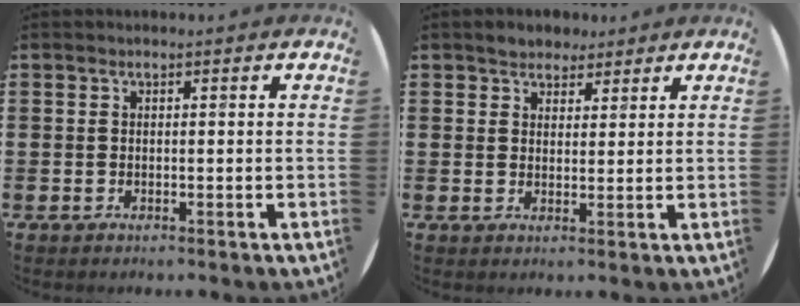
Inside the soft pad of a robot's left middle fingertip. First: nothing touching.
{"total": 2.9, "force": [2.6, 1.4, 0.0], "torque": [0.002, 0.004, 0.047]}